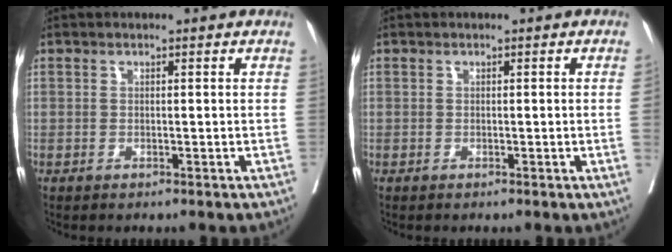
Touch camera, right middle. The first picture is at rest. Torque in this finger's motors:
{"motor_torque": [0.71, 0.00, -0.06, -0.07]}